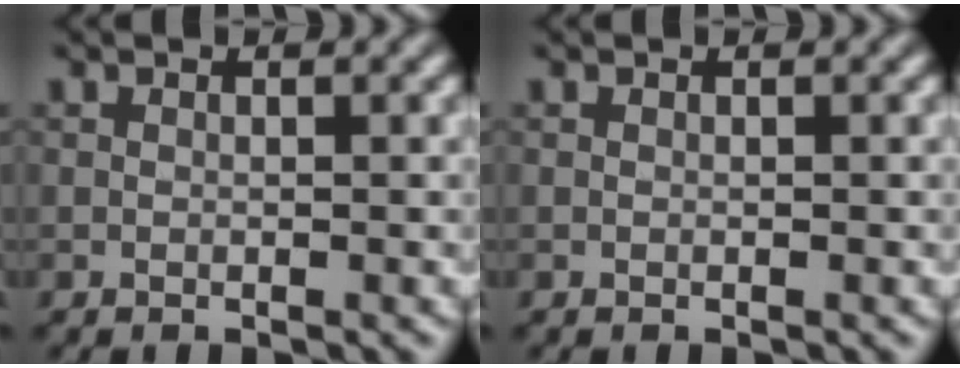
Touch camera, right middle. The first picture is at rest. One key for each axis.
{"total": 0.0}